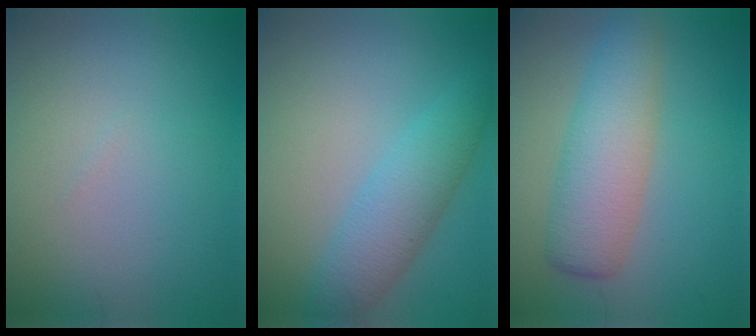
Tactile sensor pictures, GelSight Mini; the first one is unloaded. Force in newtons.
{"total": 4.3, "press": 4.3, "slide": 0.1}
{"total": 5.7, "press": 5.7, "slide": 0.1}